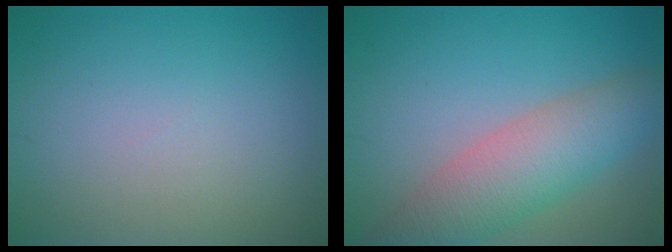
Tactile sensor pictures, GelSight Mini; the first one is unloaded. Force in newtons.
{"total": 6.2, "press": 6.1, "slide": 0.3}